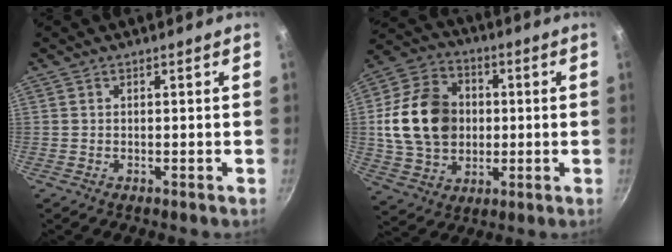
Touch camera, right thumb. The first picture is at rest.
{"total": 18.2, "force": [1.1, 14.2, 11.3], "torque": [-0.182, 0.014, 0.022]}